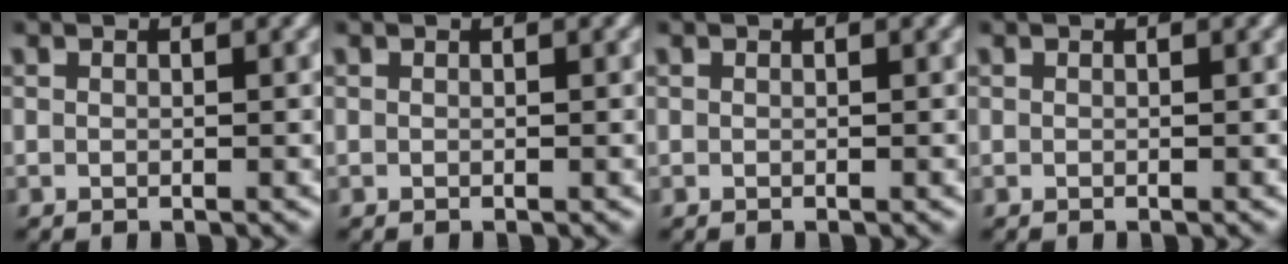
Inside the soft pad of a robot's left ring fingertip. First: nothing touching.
{"total": 0.0}
{"total": 0.0}
{"total": 0.0}